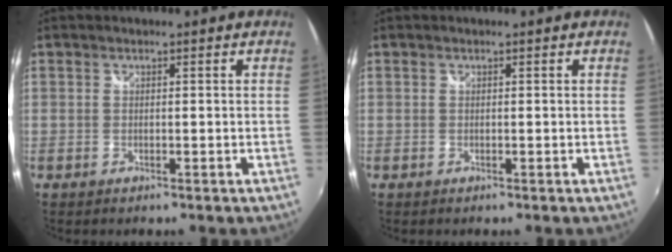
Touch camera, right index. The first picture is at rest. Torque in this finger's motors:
{"motor_torque": [0.00, 0.00, -0.01, 0.00]}